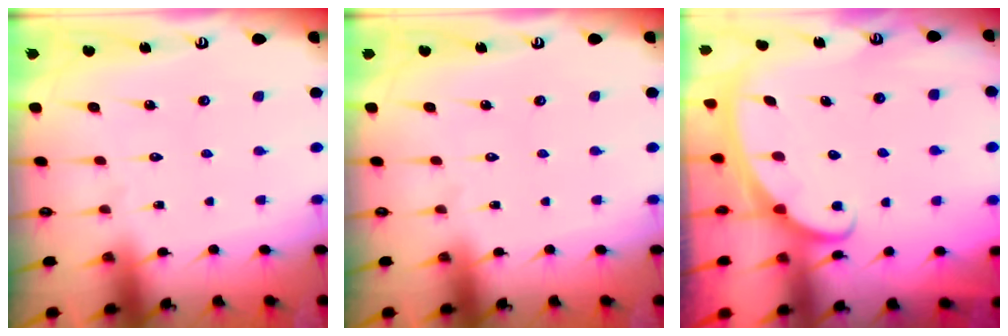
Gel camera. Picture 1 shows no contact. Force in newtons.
{"total": 0.0}
{"total": 2.4, "press": 2.4, "slide": 0.4}